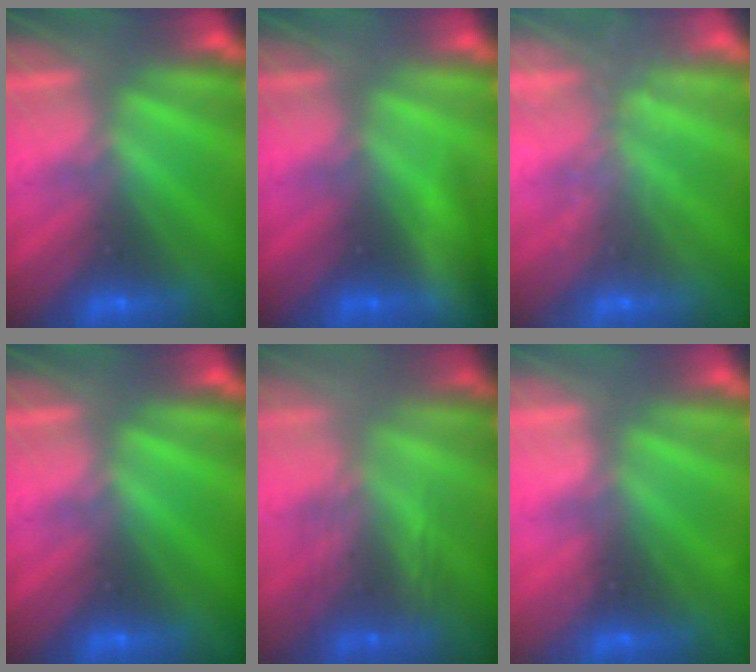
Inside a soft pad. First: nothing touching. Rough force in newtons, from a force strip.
{"total": 3.4}
{"total": 1.6}
{"total": 0.0}
{"total": 3.3}
{"total": 2.3}